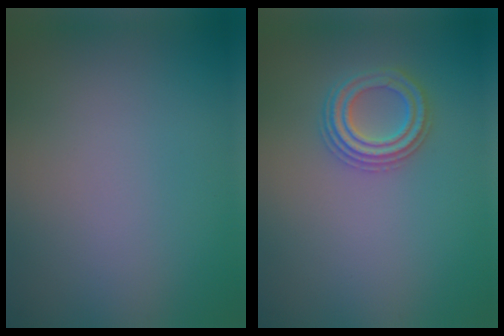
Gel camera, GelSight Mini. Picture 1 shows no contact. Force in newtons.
{"total": 2.9, "press": 2.9, "slide": 0.5}